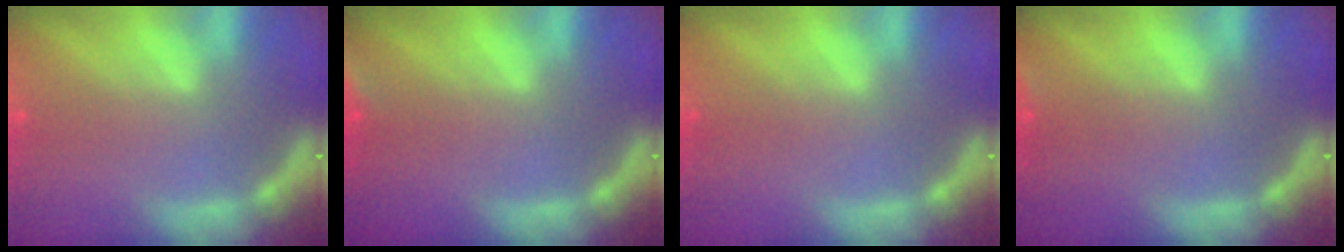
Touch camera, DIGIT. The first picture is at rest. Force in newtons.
{"total": 2.4}
{"total": 0.0}
{"total": 0.9}